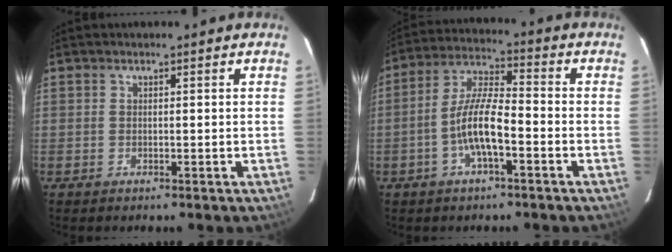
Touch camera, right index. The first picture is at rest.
{"total": 9.1, "force": [-3.4, 2.3, 8.2], "torque": [-0.169, 0.006, -0.063]}